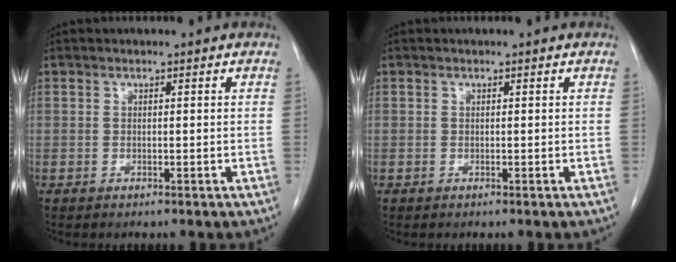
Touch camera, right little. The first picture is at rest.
{"total": 0.0}